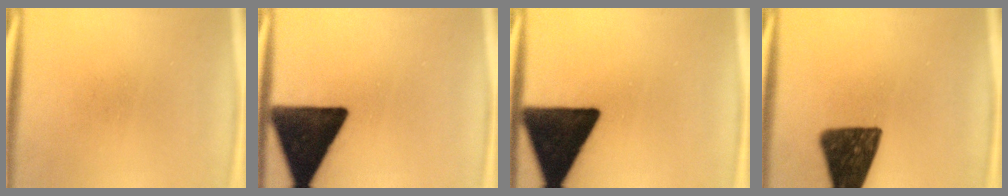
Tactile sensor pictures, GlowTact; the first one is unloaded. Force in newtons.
{"total": 17.8}
{"total": 19.5}
{"total": 13.9}